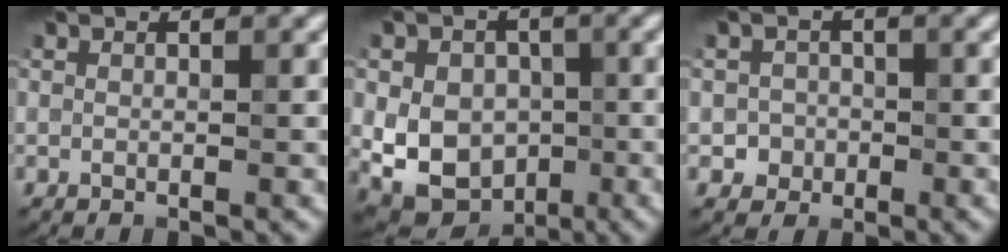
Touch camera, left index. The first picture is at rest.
{"total": 8.1, "force": [-0.8, 6.5, 4.7], "torque": [-0.061, -0.004, -0.028]}
{"total": 1.7, "force": [-0.5, 1.7, 0.2], "torque": [0.013, 0.001, -0.011]}